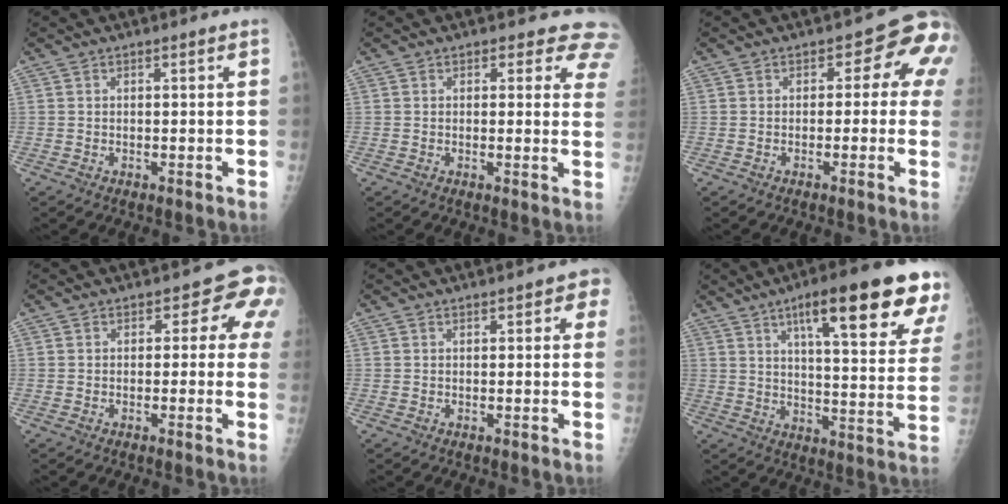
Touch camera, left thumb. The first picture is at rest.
{"total": 7.2, "force": [6.0, 3.5, 1.7], "torque": [0.034, -0.021, 0.038]}
{"total": 6.7, "force": [0.7, 4.3, 5.1], "torque": [-0.013, 0.009, -0.008]}
{"total": 5.5, "force": [1.3, 3.7, 3.8], "torque": [0.003, 0.006, -0.003]}
{"total": 2.5, "force": [1.0, 1.4, 1.8], "torque": [0.001, 0.003, 0.007]}
{"total": 22.9, "force": [12.9, 4.8, 18.3], "torque": [-0.230, -0.035, 0.176]}